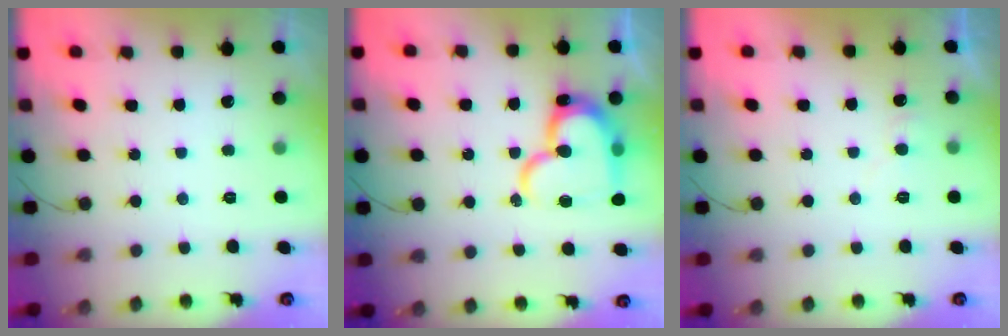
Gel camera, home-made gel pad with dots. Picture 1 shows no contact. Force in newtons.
{"total": 18.9, "press": 18.8, "slide": 1.6}
{"total": 4.5, "press": 4.4, "slide": 0.5}